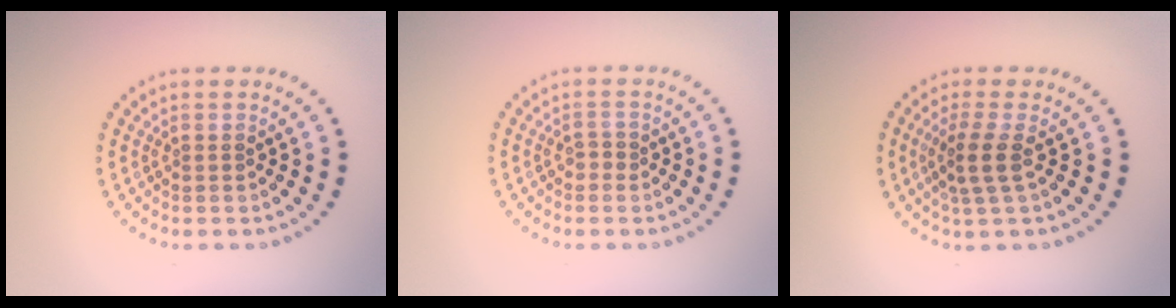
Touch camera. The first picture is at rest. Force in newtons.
{"total": 1.0, "press": 0.9, "slide": 0.4}
{"total": 2.7, "press": 2.1, "slide": 1.7}